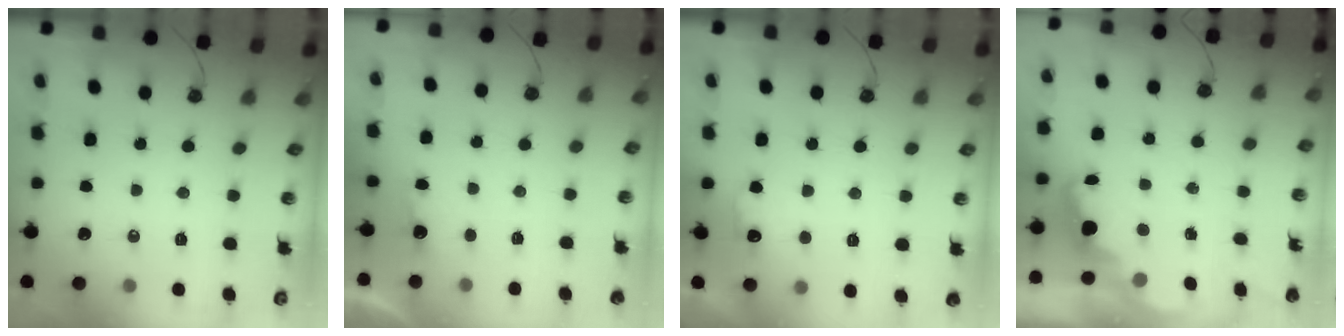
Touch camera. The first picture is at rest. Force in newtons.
{"total": 1.3, "press": 1.0, "slide": 0.8}
{"total": 8.3, "press": 8.2, "slide": 0.5}
{"total": 2.3, "press": 2.2, "slide": 0.7}